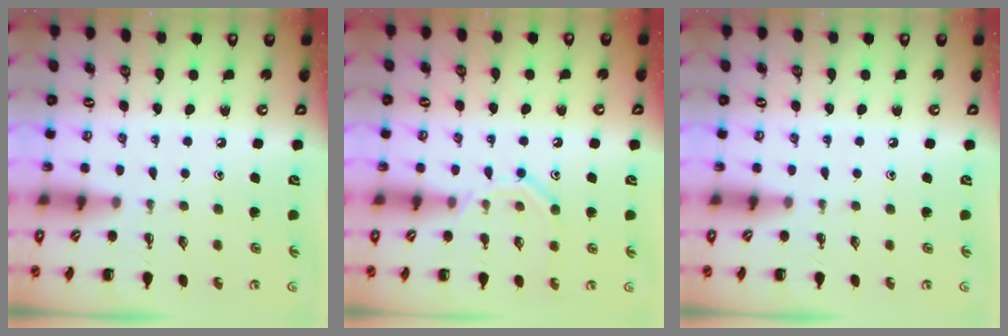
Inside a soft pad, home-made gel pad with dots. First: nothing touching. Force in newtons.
{"total": 10.5, "press": 10.4, "slide": 1.2}
{"total": 0.0}